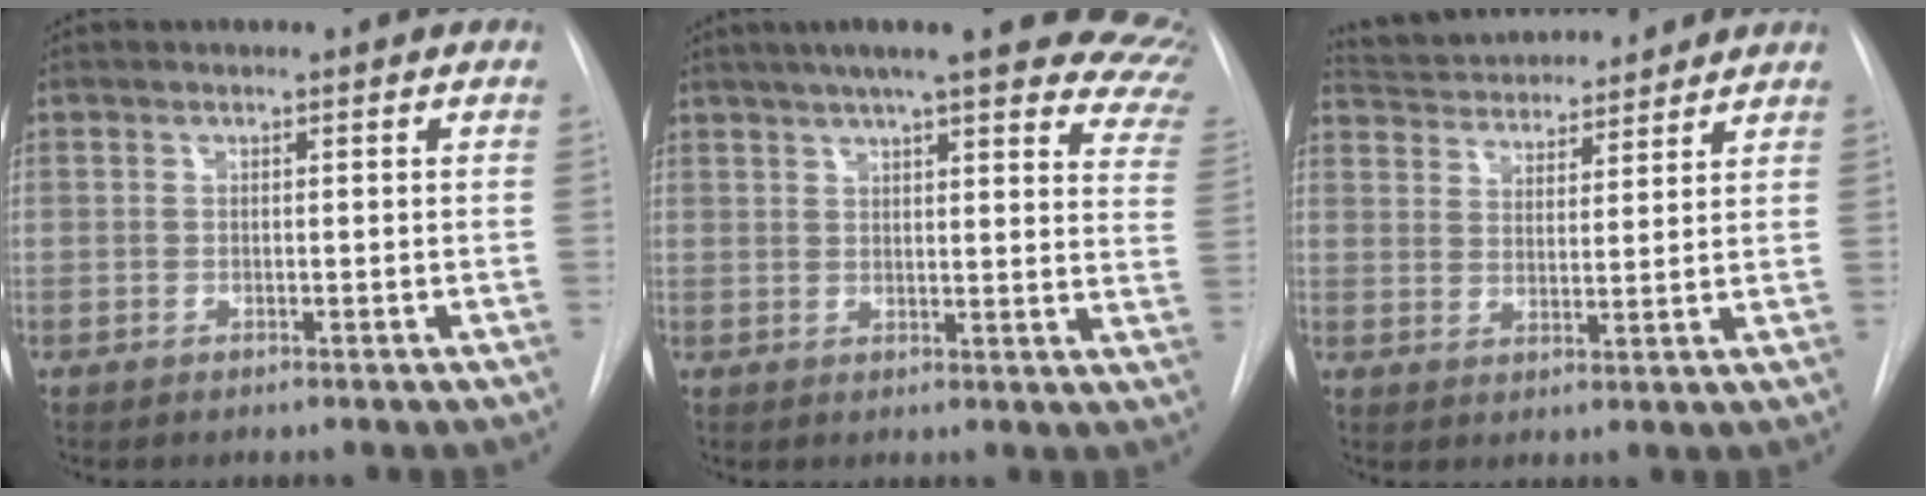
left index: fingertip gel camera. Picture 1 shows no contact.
{"total": 25.8, "force": [21.2, 4.0, 14.1], "torque": [-0.163, -0.043, 0.232]}
{"total": 13.7, "force": [12.9, 2.9, 3.7], "torque": [-0.062, 0.023, 0.200]}